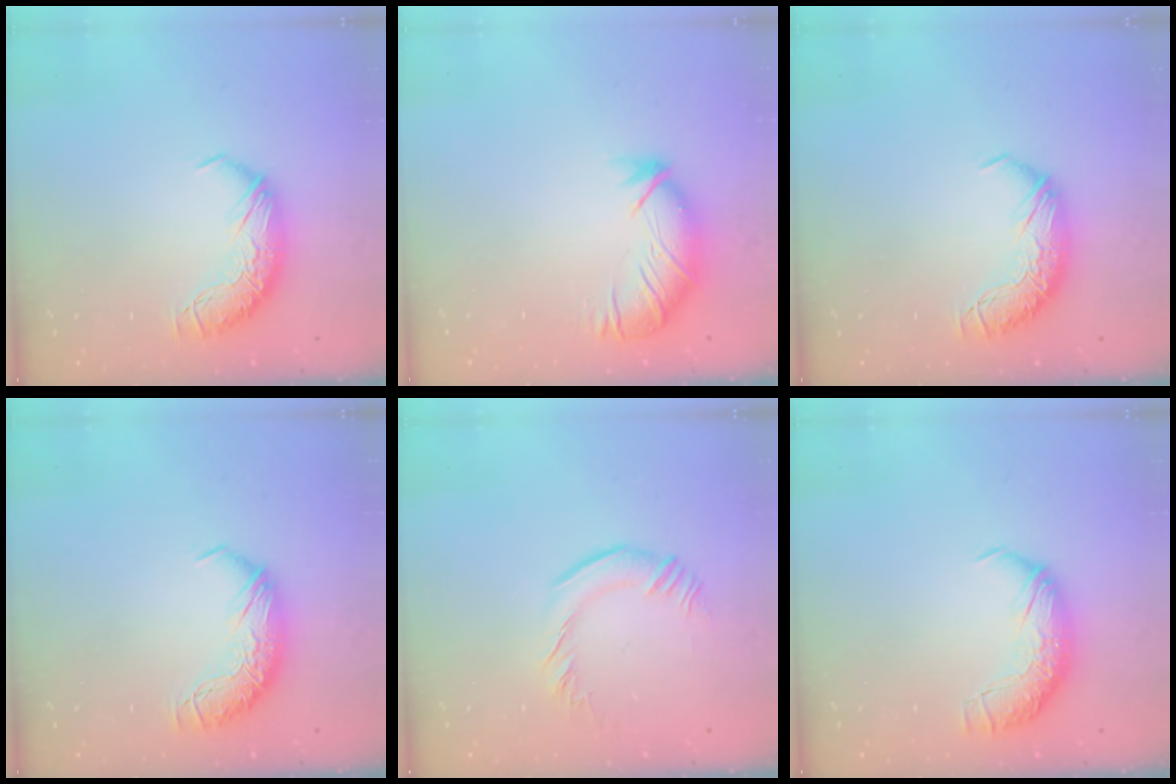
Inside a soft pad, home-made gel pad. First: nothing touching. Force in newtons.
{"total": 3.0, "press": 2.6, "slide": 1.5}
{"total": 0.0}
{"total": 0.0}
{"total": 0.9, "press": 0.6, "slide": 0.7}
{"total": 2.4, "press": 1.1, "slide": 2.2}